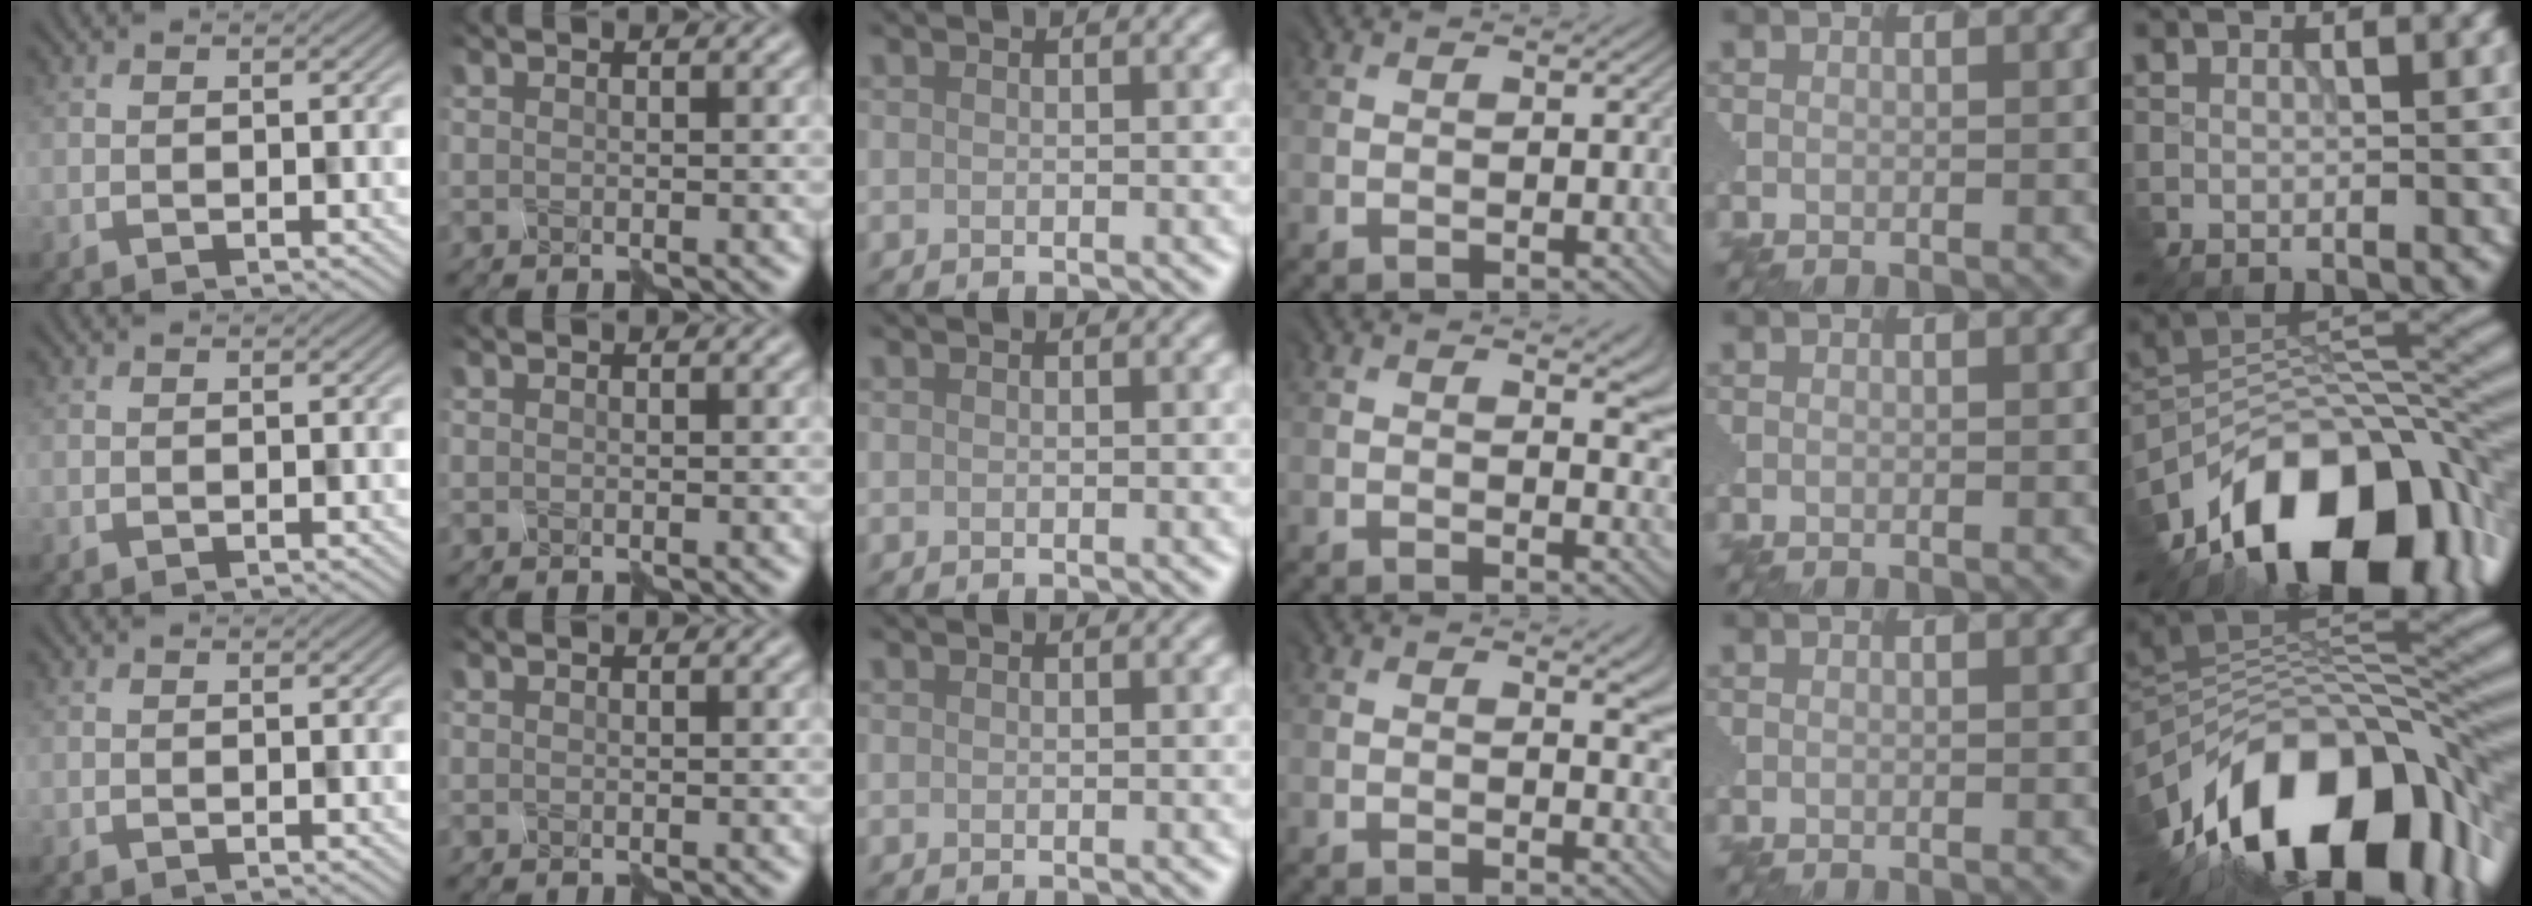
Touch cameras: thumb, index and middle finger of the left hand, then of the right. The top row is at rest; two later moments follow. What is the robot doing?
{"motion": "disassemble", "object": "spray bottle"}